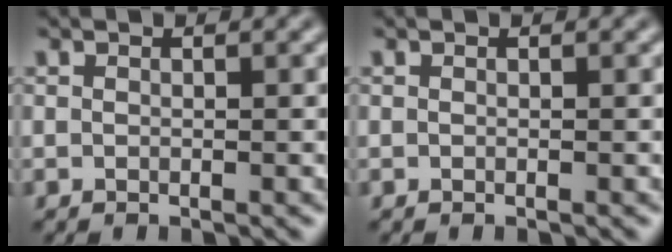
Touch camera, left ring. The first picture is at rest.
{"total": 0.0}